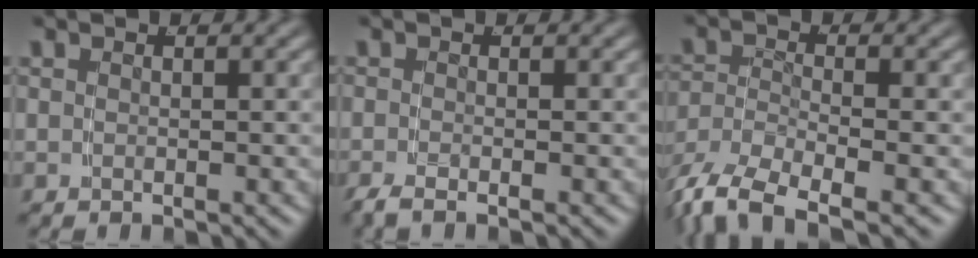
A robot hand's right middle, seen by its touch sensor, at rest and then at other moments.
{"total": 1.5, "force": [-1.3, 0.1, 0.7], "torque": [-0.019, -0.008, -0.020]}
{"total": 7.9, "force": [-5.1, 4.4, 4.1], "torque": [-0.098, -0.032, -0.072]}